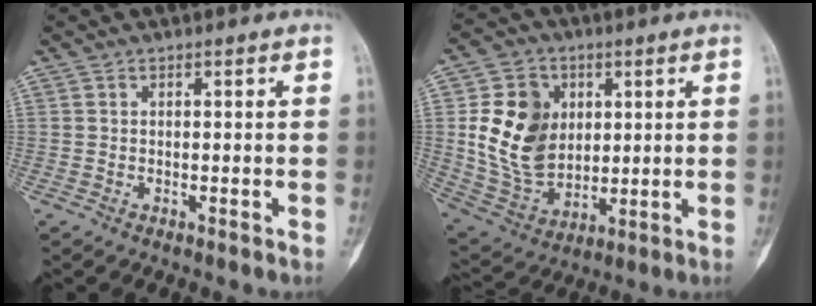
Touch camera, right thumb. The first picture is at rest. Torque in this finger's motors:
{"motor_torque": [1.53, 2.27, 1.26, 0.26, 0.12]}